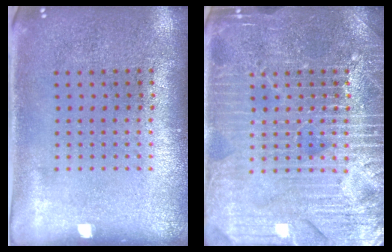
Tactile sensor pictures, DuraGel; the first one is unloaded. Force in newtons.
{"total": 4.6, "press": 4.6, "slide": 0.6}